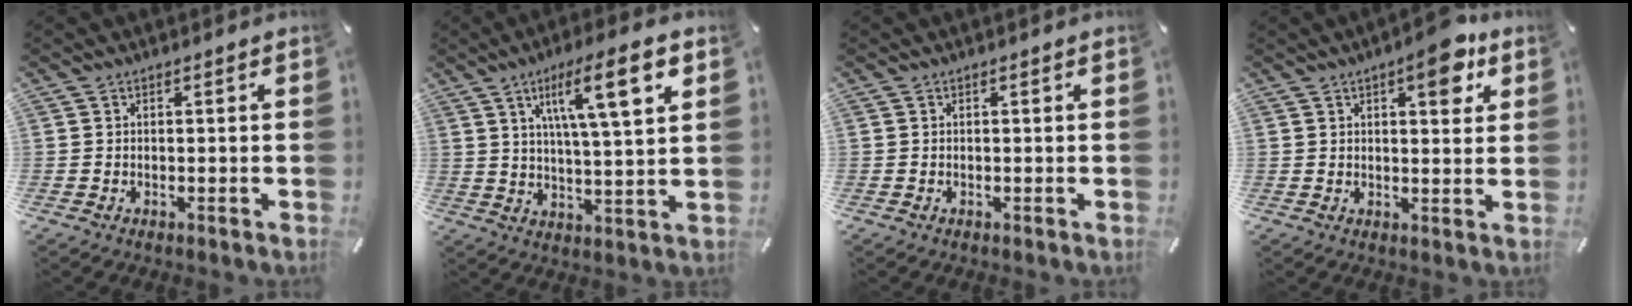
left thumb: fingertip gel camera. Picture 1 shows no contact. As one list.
[{"total": 13.1, "force": [6.1, 2.3, 11.3], "torque": [-0.188, -0.014, 0.094]}, {"total": 0.0}, {"total": 8.6, "force": [4.5, 3.3, 6.5], "torque": [-0.078, -0.022, 0.068]}]